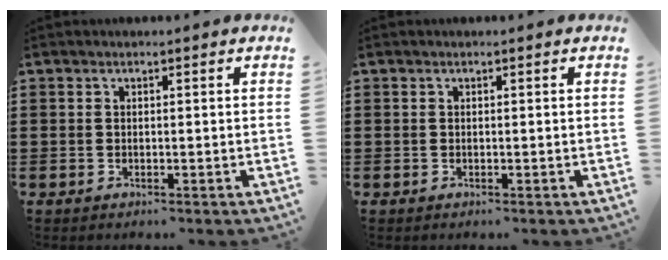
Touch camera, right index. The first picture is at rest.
{"total": 0.0}